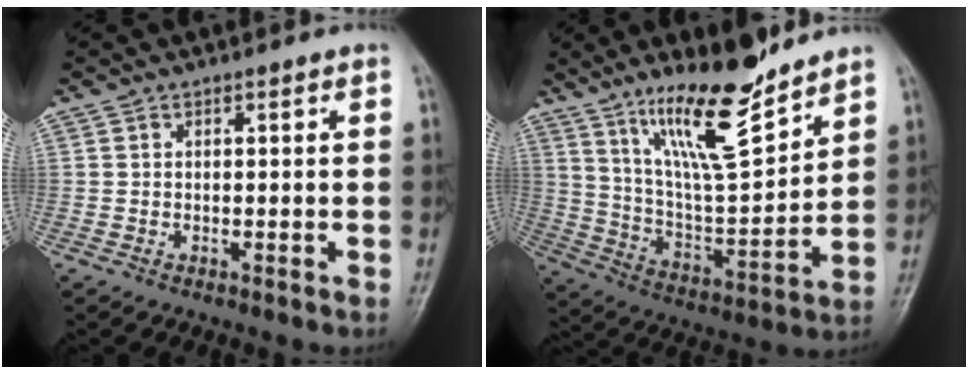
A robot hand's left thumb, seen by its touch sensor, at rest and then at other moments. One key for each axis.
{"total": 17.1, "fx": 12.2, "fy": 3.6, "fz": 11.3, "tx": -0.174, "ty": -0.081, "tz": 0.227}